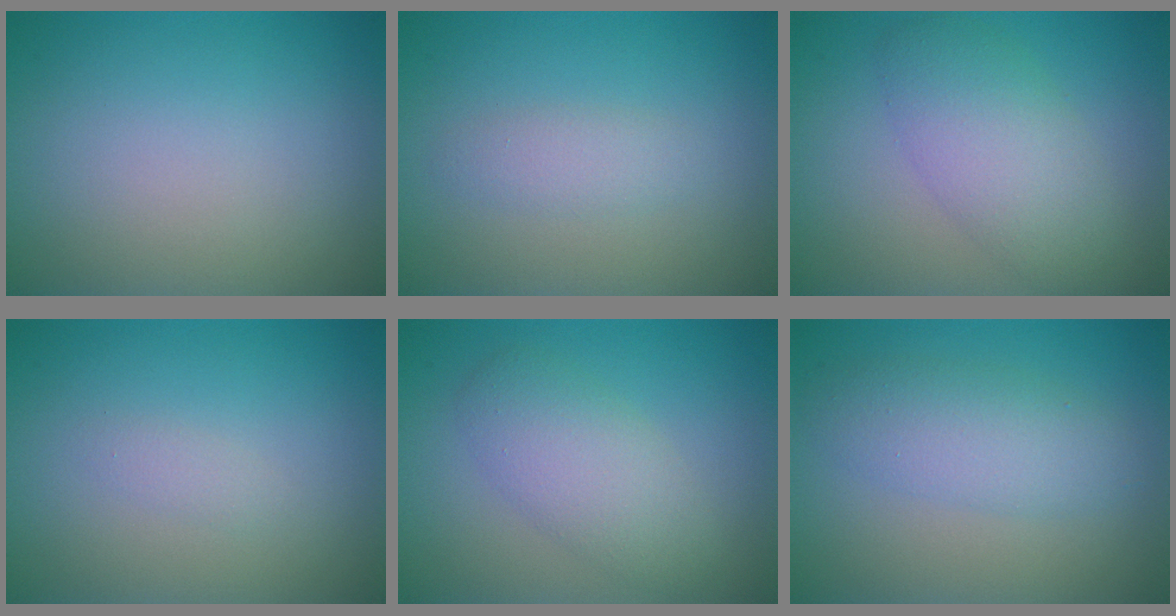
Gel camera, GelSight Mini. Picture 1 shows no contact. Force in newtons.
{"total": 1.6, "press": 1.6, "slide": 0.0}
{"total": 5.0, "press": 5.0, "slide": 0.4}
{"total": 0.7, "press": 0.7, "slide": 0.0}
{"total": 4.1, "press": 4.1, "slide": 0.1}
{"total": 3.8, "press": 3.8, "slide": 0.1}